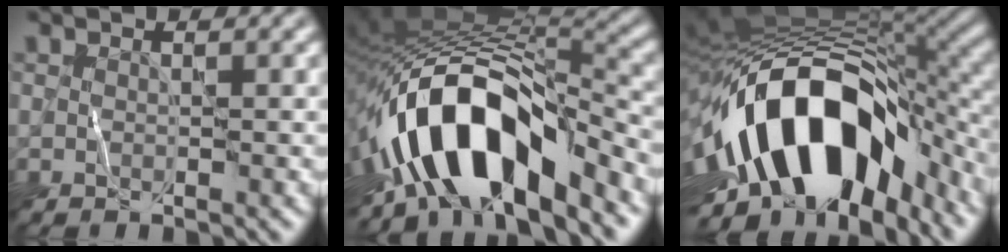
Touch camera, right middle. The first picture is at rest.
{"total": 12.8, "force": [-6.1, 5.5, 9.8], "torque": [-0.160, 0.012, -0.115]}
{"total": 16.3, "force": [-4.8, 9.5, 12.4], "torque": [-0.211, 0.000, -0.077]}